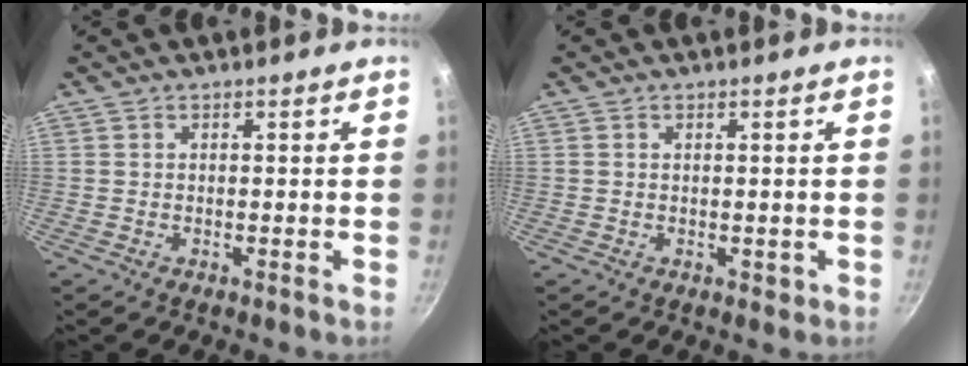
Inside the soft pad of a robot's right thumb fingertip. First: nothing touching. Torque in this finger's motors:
{"motor_torque": [-0.28, 0.01, -0.10, 0.03, -0.01]}